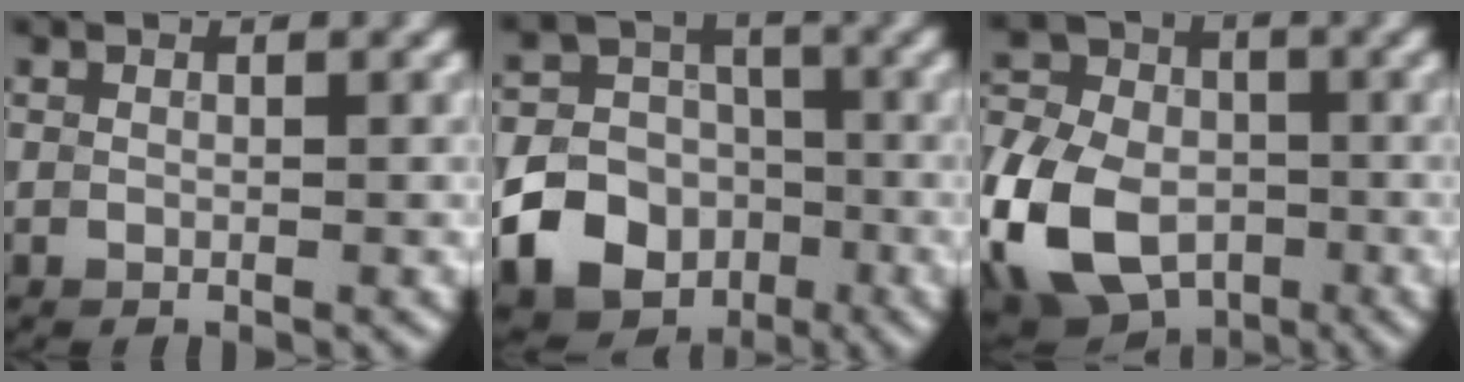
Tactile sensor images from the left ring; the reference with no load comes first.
{"total": 14.8, "force": [-5.6, 13.0, 4.4], "torque": [-0.083, -0.040, -0.108]}
{"total": 15.5, "force": [-5.2, 11.2, 9.4], "torque": [-0.199, -0.025, -0.108]}